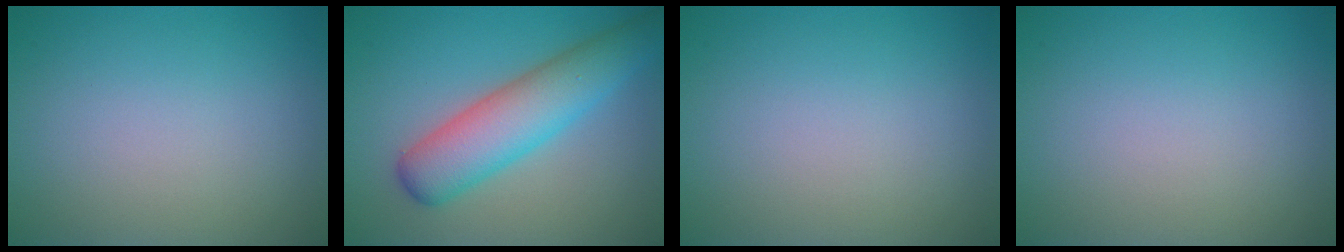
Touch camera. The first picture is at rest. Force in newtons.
{"total": 6.5, "press": 6.5, "slide": 0.4}
{"total": 0.0}
{"total": 0.0}